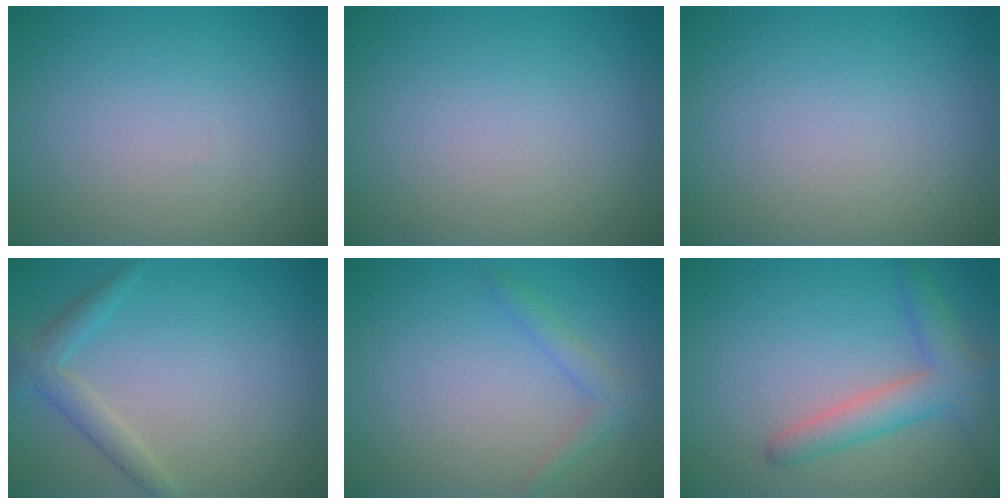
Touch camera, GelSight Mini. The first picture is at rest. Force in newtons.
{"total": 0.0}
{"total": 0.0}
{"total": 2.2, "press": 2.2, "slide": 0.1}
{"total": 1.6, "press": 1.6, "slide": 0.1}
{"total": 3.8, "press": 3.8, "slide": 0.2}